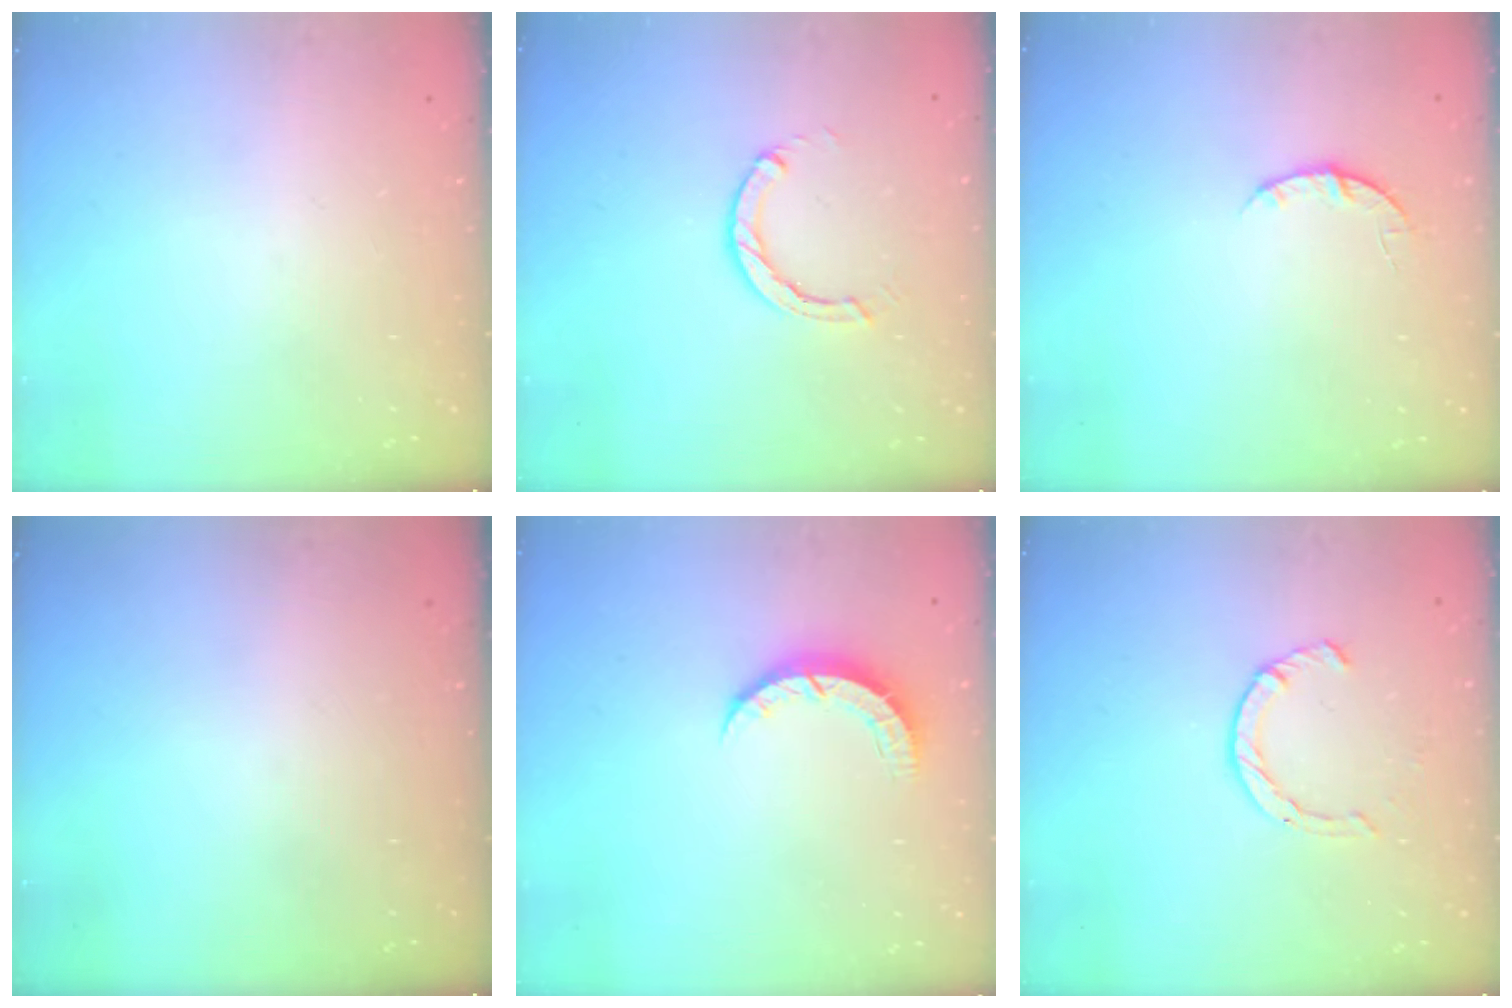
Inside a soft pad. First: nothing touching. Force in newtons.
{"total": 2.9, "press": 2.9, "slide": 0.4}
{"total": 3.5, "press": 3.4, "slide": 0.4}
{"total": 0.0}
{"total": 4.4, "press": 4.4, "slide": 0.5}
{"total": 2.4, "press": 2.4, "slide": 0.2}